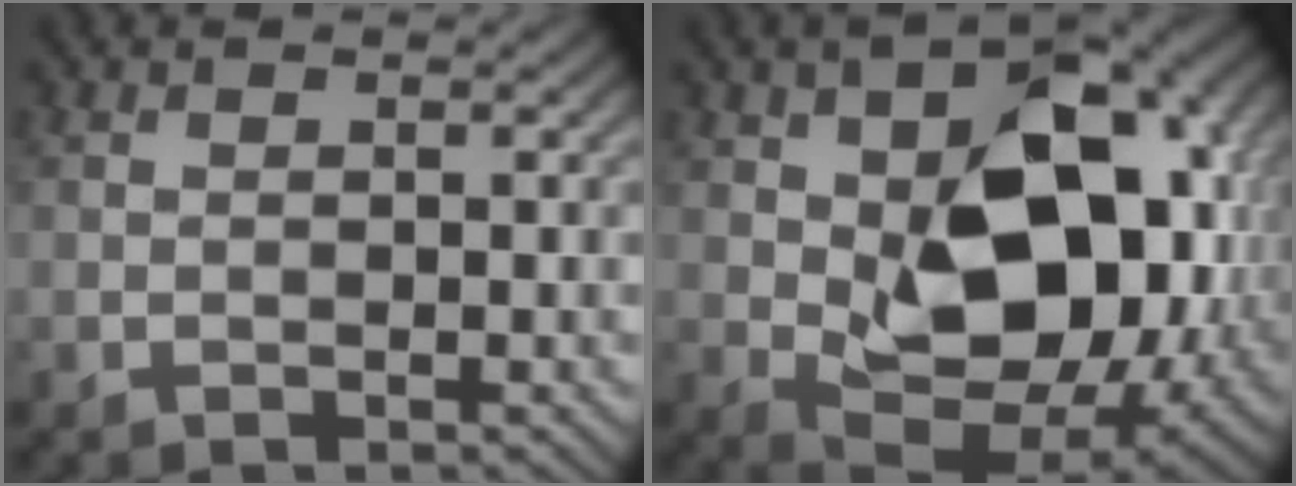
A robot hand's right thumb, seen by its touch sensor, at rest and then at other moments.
{"total": 17.3, "force": [0.9, 10.9, 13.4], "torque": [-0.200, -0.022, 0.026]}